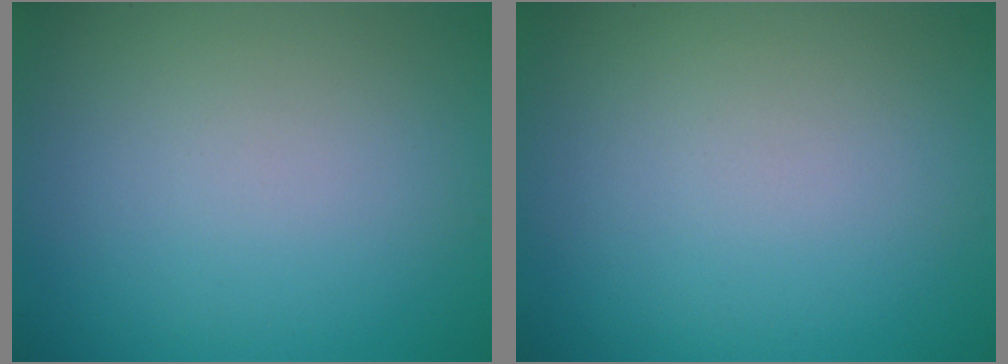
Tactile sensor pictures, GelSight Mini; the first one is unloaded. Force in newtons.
{"total": 0.0}